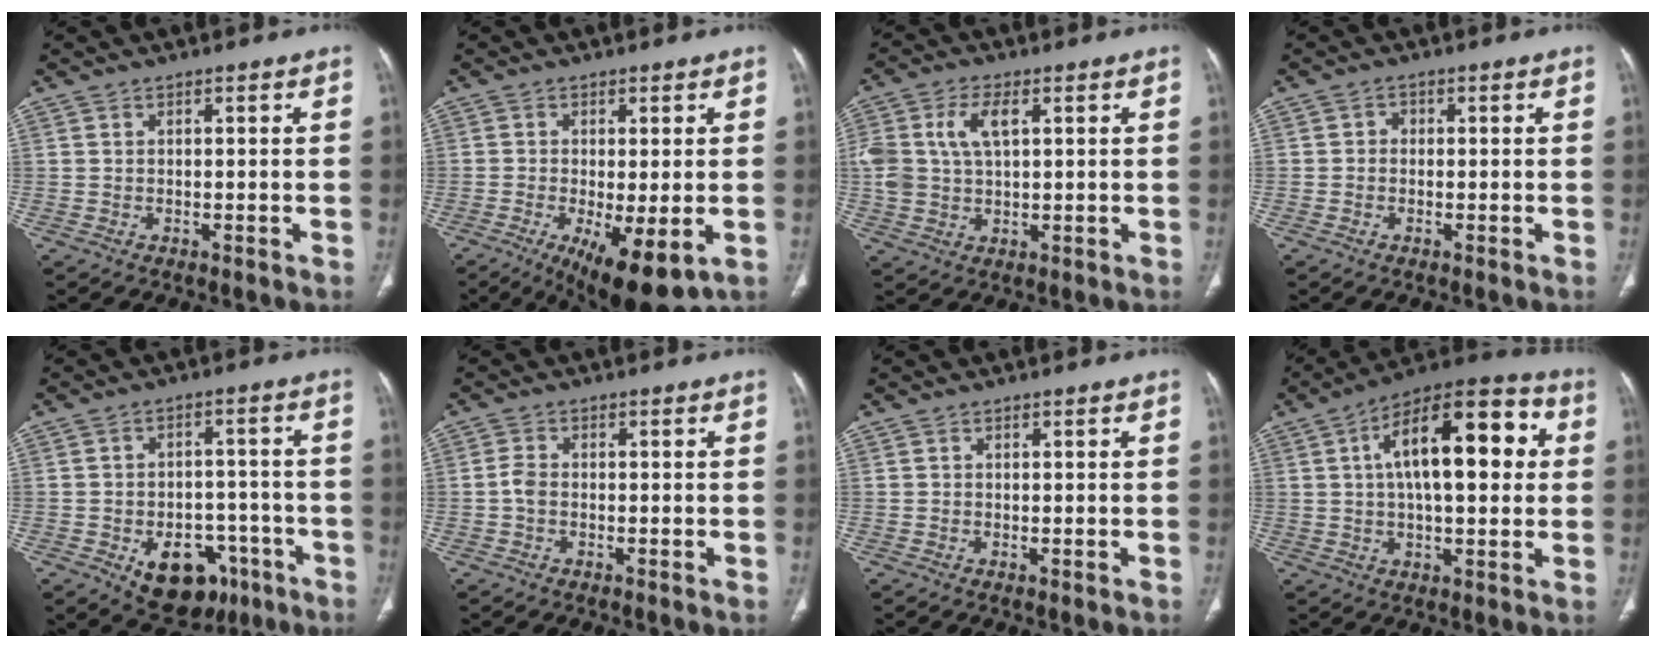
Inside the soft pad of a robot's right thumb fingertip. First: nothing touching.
{"total": 11.7, "force": [-4.0, 3.9, 10.2], "torque": [-0.164, -0.020, -0.053]}
{"total": 8.7, "force": [2.3, 5.0, 6.7], "torque": [-0.147, 0.011, 0.048]}
{"total": 1.3, "force": [-0.1, 1.2, 0.5], "torque": [0.004, 0.006, -0.008]}
{"total": 13.3, "force": [-6.4, 8.8, 7.7], "torque": [-0.069, 0.036, -0.079]}
{"total": 2.0, "force": [-0.5, 1.3, 1.4], "torque": [-0.027, 0.005, -0.014]}
{"total": 0.0}
{"total": 20.2, "force": [3.9, 8.8, 17.8], "torque": [-0.244, 0.026, 0.048]}